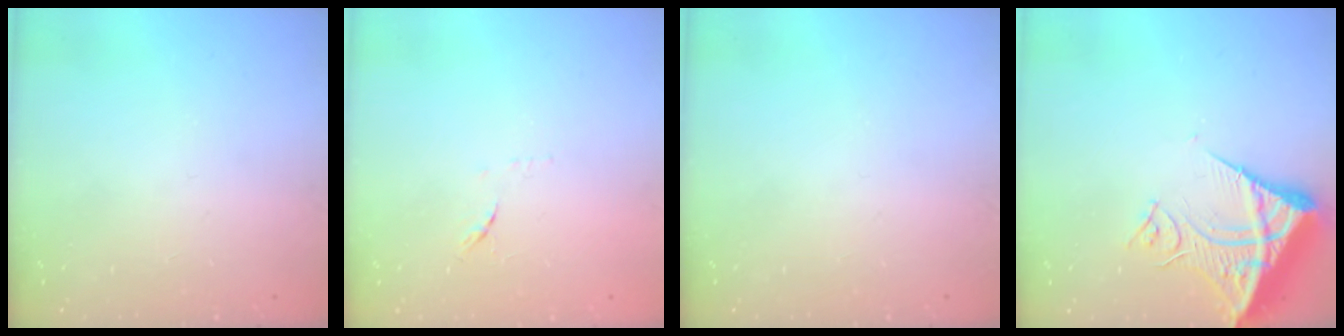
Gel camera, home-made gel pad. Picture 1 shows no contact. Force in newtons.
{"total": 6.2, "press": 6.1, "slide": 0.9}
{"total": 0.0}
{"total": 13.5, "press": 13.3, "slide": 1.8}